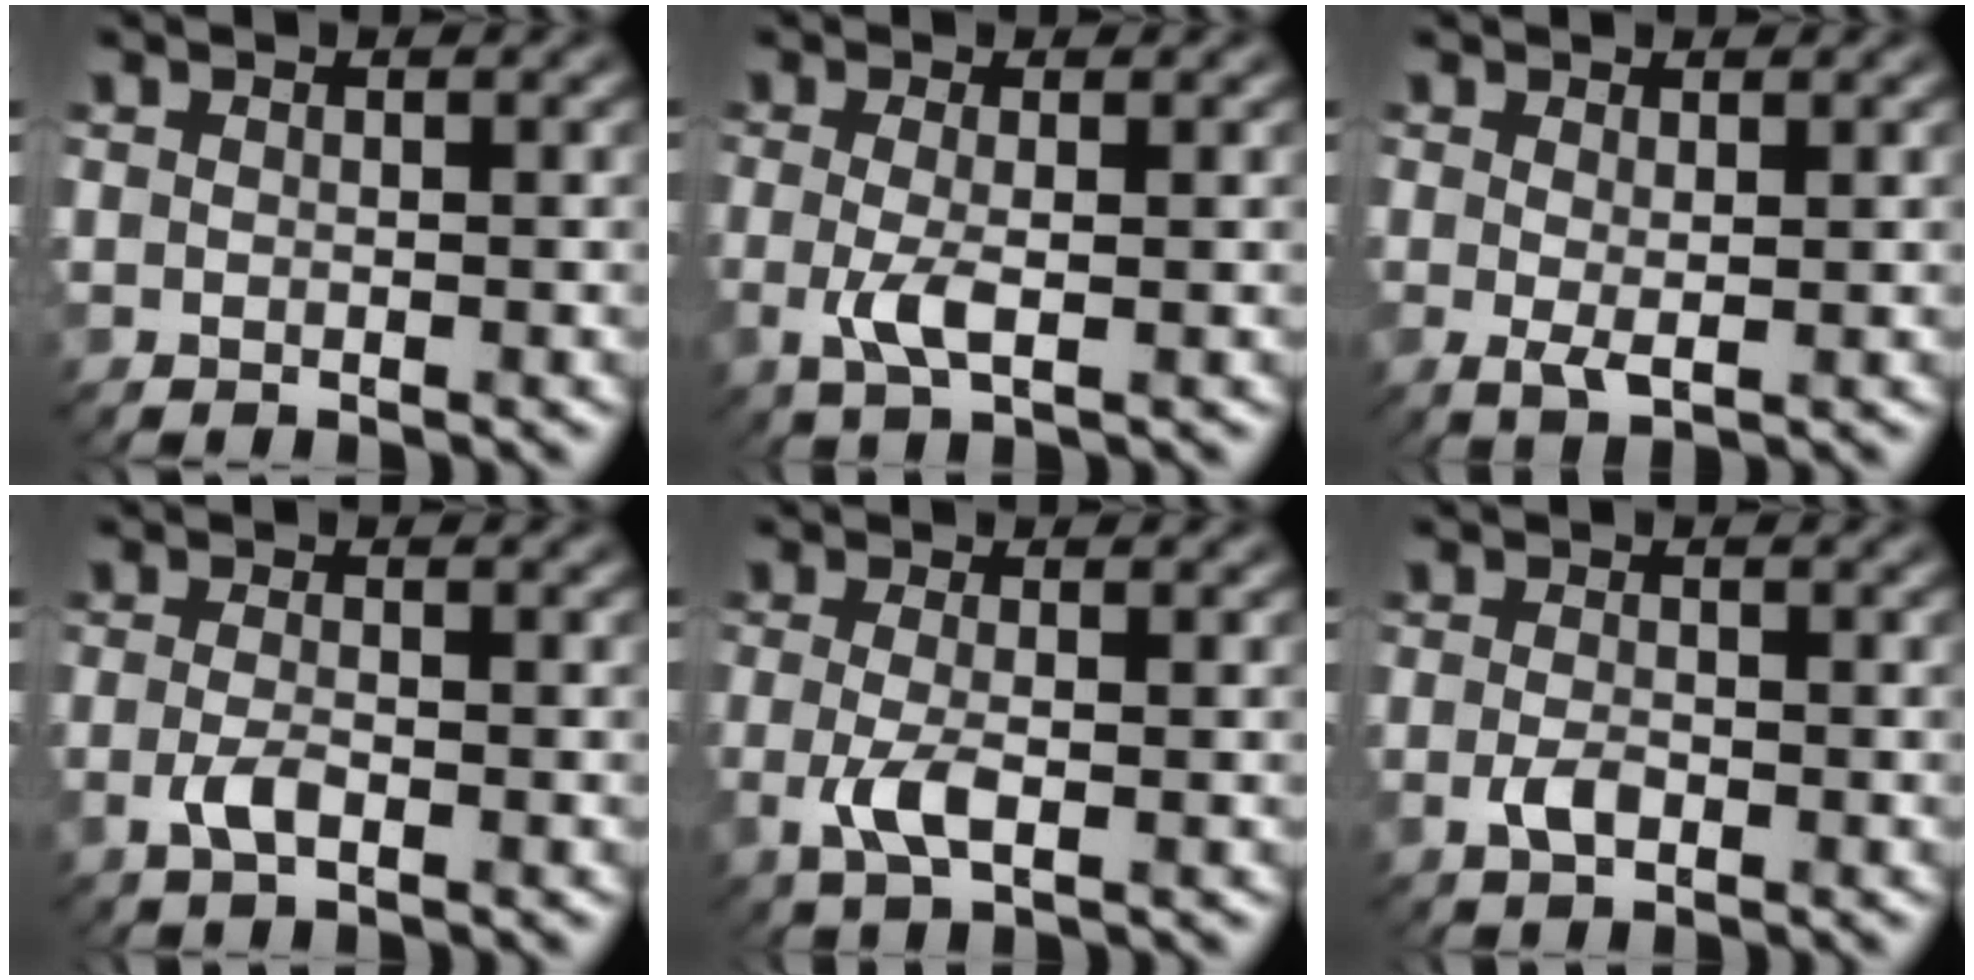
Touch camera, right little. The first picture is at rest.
{"total": 2.6, "force": [-0.4, 0.6, 2.5], "torque": [-0.055, -0.005, -0.008]}
{"total": 1.5, "force": [0.2, 0.3, 1.5], "torque": [-0.029, -0.006, 0.005]}
{"total": 1.9, "force": [-0.8, 0.6, 1.6], "torque": [-0.035, 0.000, -0.019]}
{"total": 2.8, "force": [-0.7, 0.8, 2.6], "torque": [-0.062, -0.006, -0.019]}
{"total": 1.7, "force": [-0.6, 0.8, 1.4], "torque": [-0.029, -0.001, -0.015]}